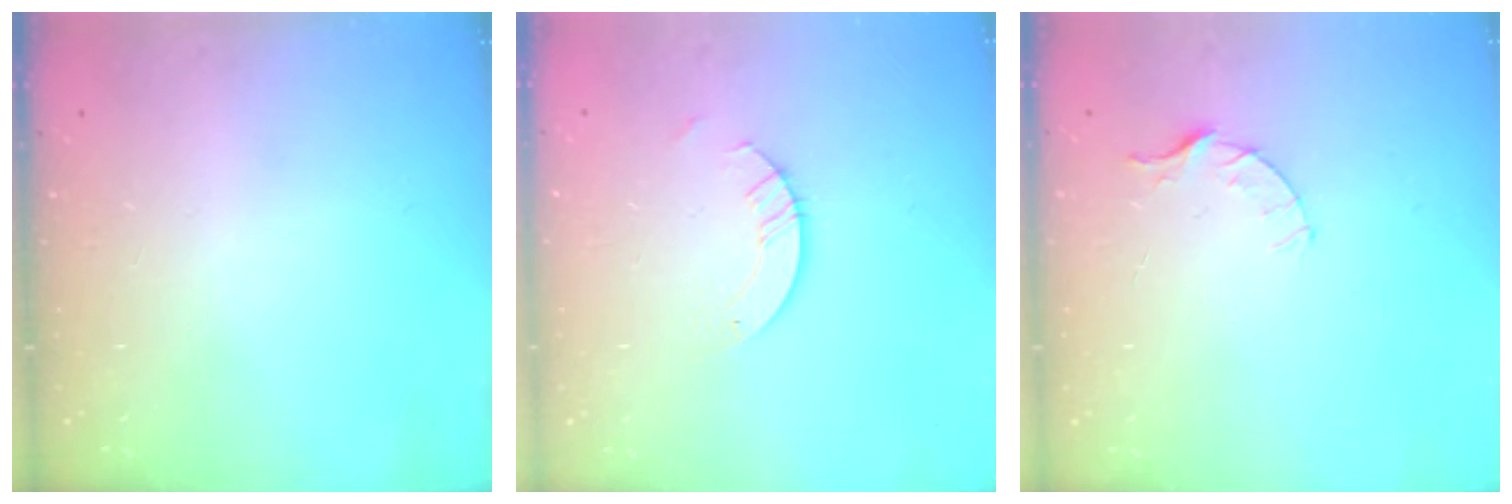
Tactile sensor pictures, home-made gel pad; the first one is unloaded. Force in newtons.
{"total": 2.6, "press": 2.6, "slide": 0.2}
{"total": 3.4, "press": 3.4, "slide": 0.4}